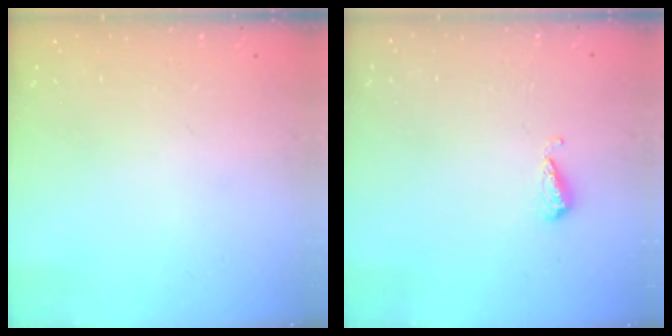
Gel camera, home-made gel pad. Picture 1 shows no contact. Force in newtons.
{"total": 4.9, "press": 4.9, "slide": 0.5}